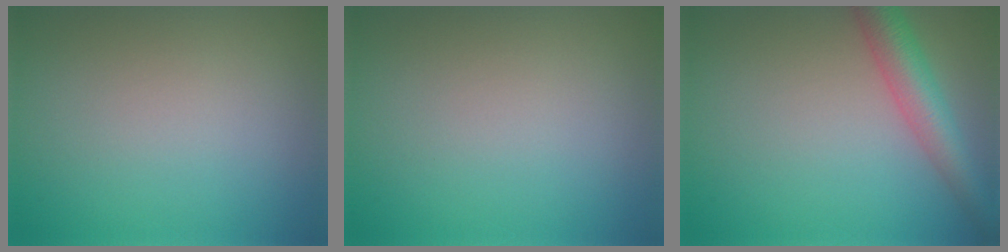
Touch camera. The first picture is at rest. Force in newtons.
{"total": 0.0}
{"total": 4.8, "press": 4.8, "slide": 0.1}